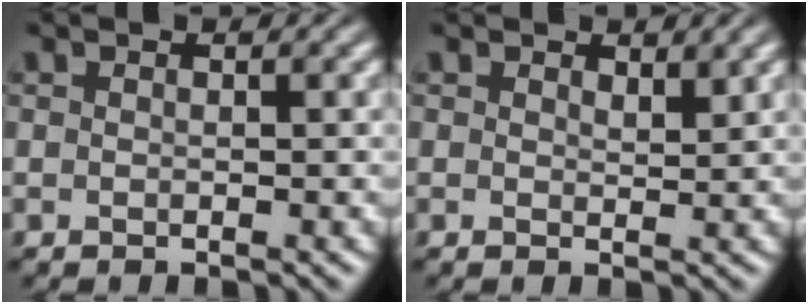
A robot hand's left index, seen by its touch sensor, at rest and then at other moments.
{"total": 0.9, "force": [0.9, 0.1, 0.2], "torque": [-0.006, -0.002, 0.022]}